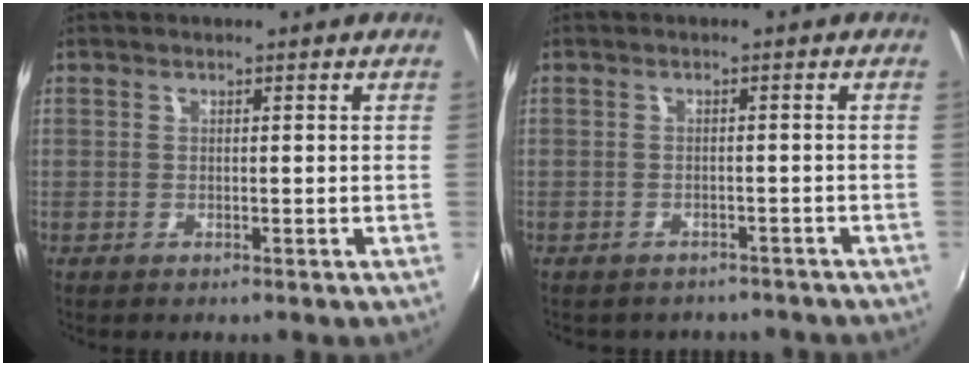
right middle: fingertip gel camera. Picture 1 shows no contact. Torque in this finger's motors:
{"motor_torque": [0.62, -1.52, 0.39, 0.08]}